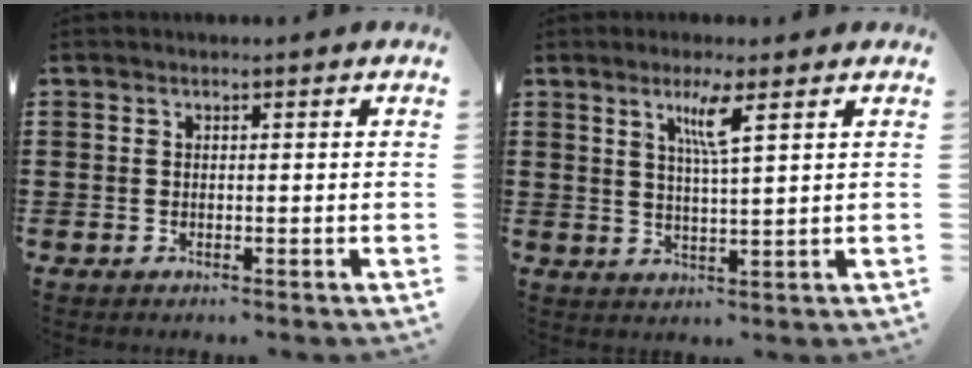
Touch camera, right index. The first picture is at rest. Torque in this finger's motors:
{"motor_torque": [0.47, -0.09, 0.27, 0.13]}